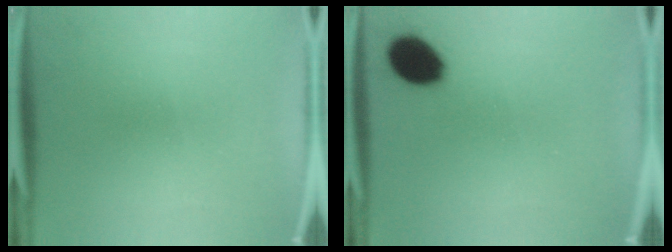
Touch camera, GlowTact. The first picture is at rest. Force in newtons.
{"total": 9.4}